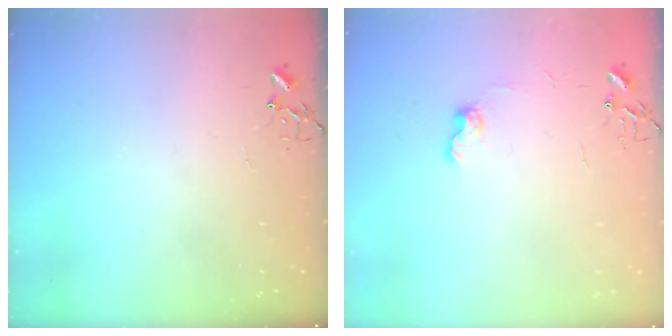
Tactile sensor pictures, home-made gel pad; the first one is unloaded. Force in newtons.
{"total": 7.6, "press": 7.5, "slide": 0.7}